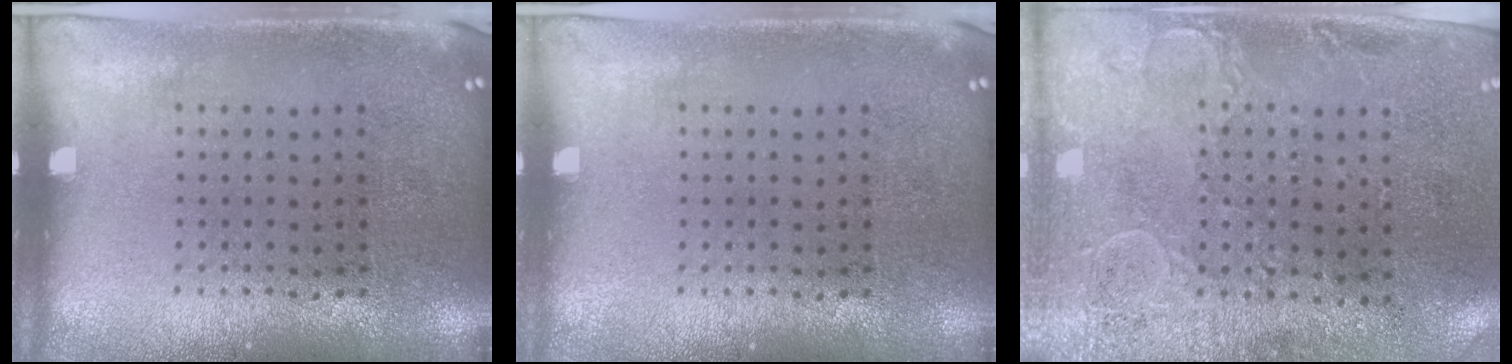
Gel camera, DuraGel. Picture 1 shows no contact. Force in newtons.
{"total": 0.0}
{"total": 3.1, "press": 2.3, "slide": 2.0}